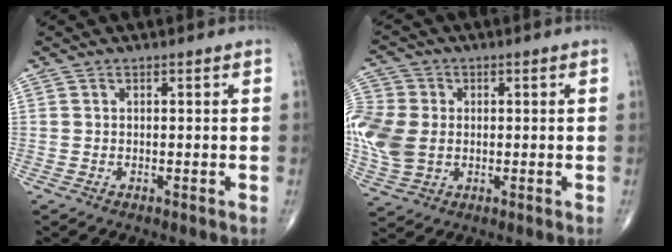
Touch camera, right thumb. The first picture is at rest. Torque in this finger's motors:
{"motor_torque": [-0.38, 0.93, 0.70, 0.26, 0.10]}